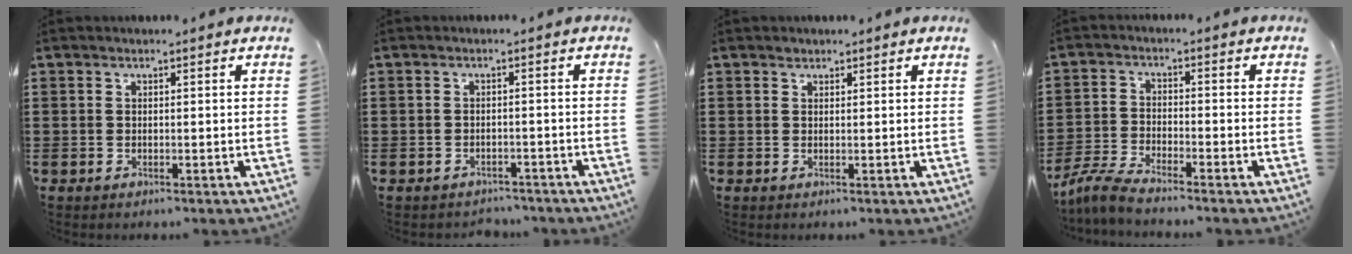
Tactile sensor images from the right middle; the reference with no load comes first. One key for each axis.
{"total": 1.7, "fx": -1.6, "fy": 0.4, "fz": -0.3, "tx": -0.001, "ty": 0.001, "tz": -0.037}
{"total": 0.6, "fx": 0.5, "fy": 0.3, "fz": -0.2, "tx": 0.001, "ty": -0.002, "tz": 0.010}
{"total": 4.3, "fx": -3.9, "fy": 0.1, "fz": 1.9, "tx": -0.061, "ty": -0.013, "tz": -0.082}